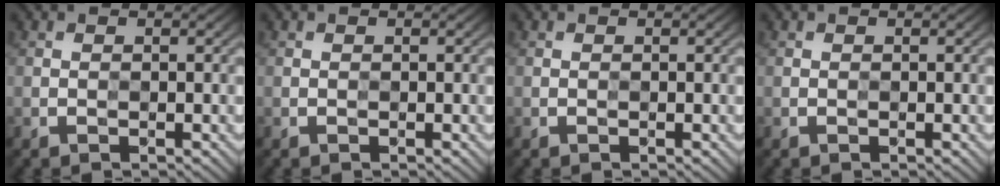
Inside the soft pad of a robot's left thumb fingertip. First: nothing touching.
{"total": 0.0}
{"total": 0.0}
{"total": 0.0}